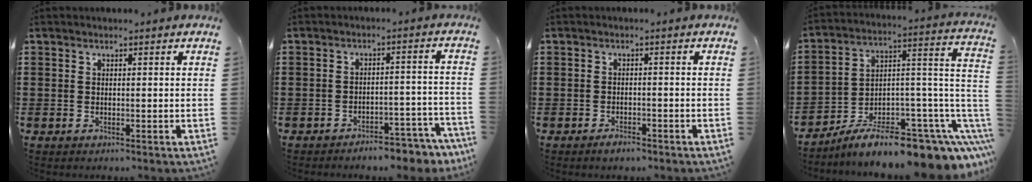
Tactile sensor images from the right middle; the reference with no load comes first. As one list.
[{"total": 4.6, "force": [-4.4, 0.3, 1.0], "torque": [-0.016, 0.001, -0.087]}, {"total": 1.7, "force": [-1.5, 0.4, 0.7], "torque": [-0.016, -0.004, -0.027]}, {"total": 9.2, "force": [-6.6, 2.3, 6.0], "torque": [-0.101, 0.002, -0.117]}]